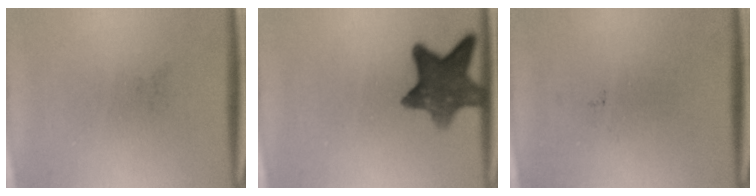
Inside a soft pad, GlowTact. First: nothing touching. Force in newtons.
{"total": 9.9}
{"total": 0.0}